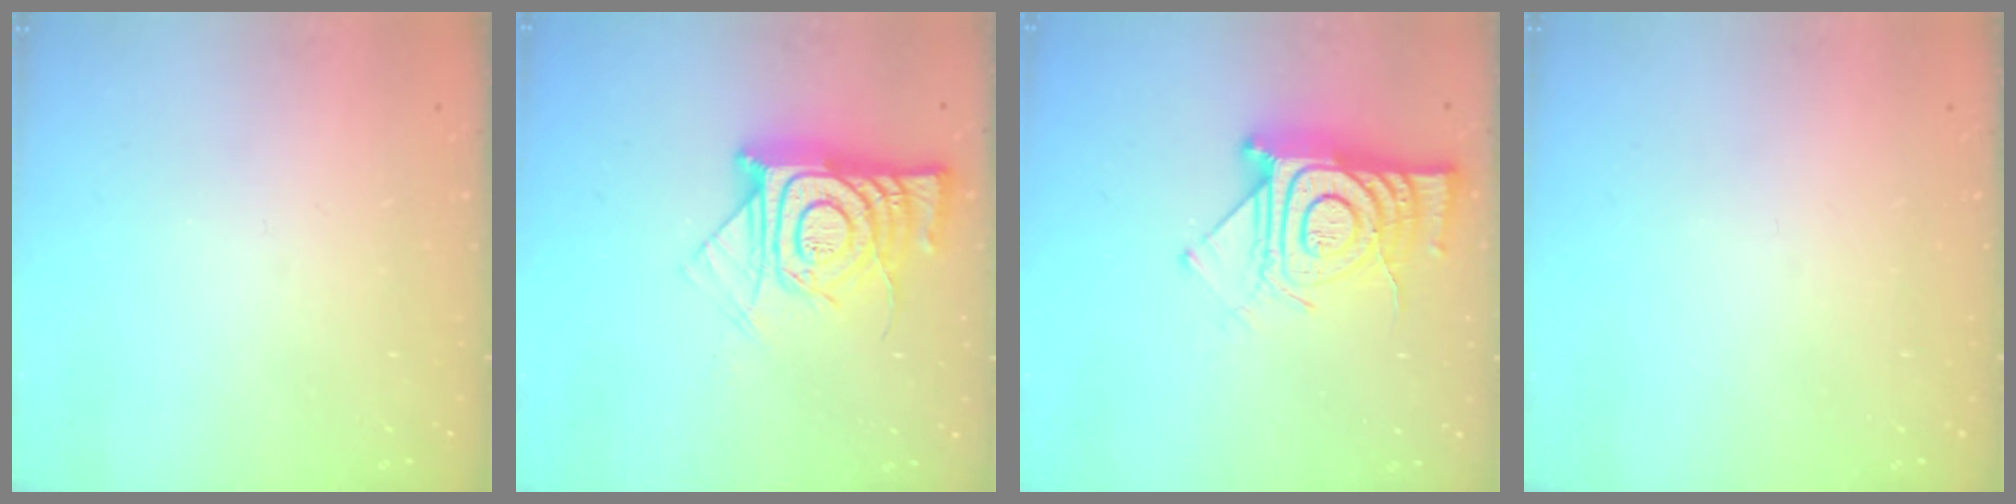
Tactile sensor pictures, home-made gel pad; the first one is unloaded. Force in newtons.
{"total": 15.9, "press": 15.8, "slide": 1.6}
{"total": 15.0, "press": 14.9, "slide": 1.3}
{"total": 0.0}